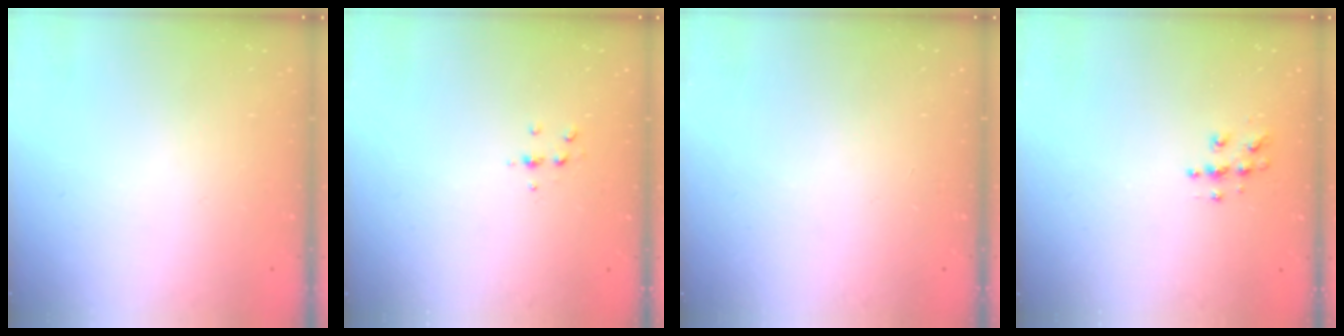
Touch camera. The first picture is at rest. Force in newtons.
{"total": 4.7, "press": 4.6, "slide": 1.0}
{"total": 0.0}
{"total": 5.4, "press": 5.4, "slide": 0.4}